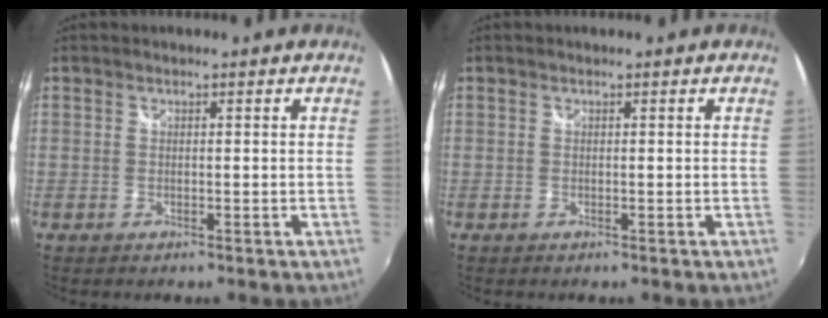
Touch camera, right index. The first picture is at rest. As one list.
[{"total": 0.0}]